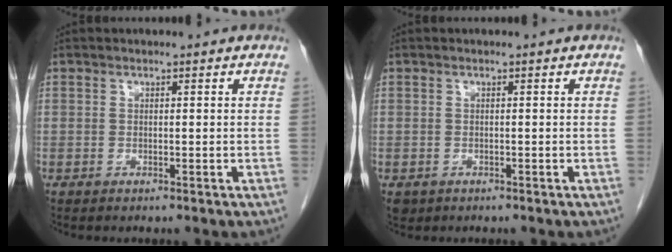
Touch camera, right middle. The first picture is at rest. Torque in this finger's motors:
{"motor_torque": [-0.04, 0.06, 0.01, -0.01]}